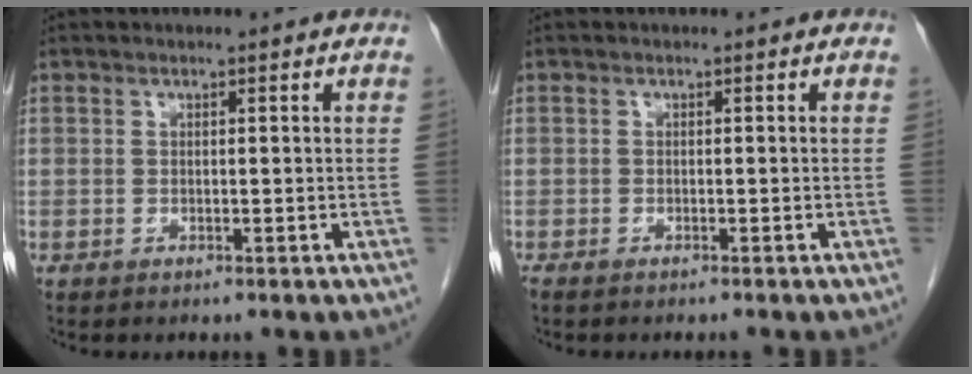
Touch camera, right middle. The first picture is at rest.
{"total": 1.9, "force": [-1.7, 0.2, 0.9], "torque": [-0.014, -0.004, -0.023]}